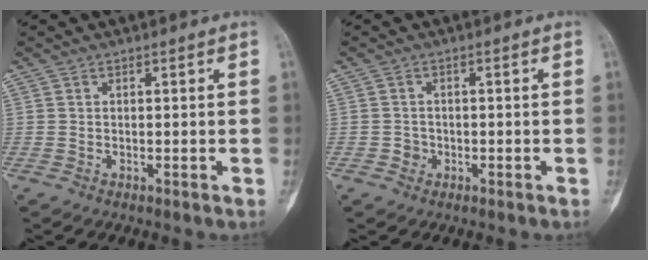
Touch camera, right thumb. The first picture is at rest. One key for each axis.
{"total": 1.6, "fx": -0.6, "fy": 1.4, "fz": 0.3, "tx": 0.004, "ty": 0.007, "tz": -0.013}